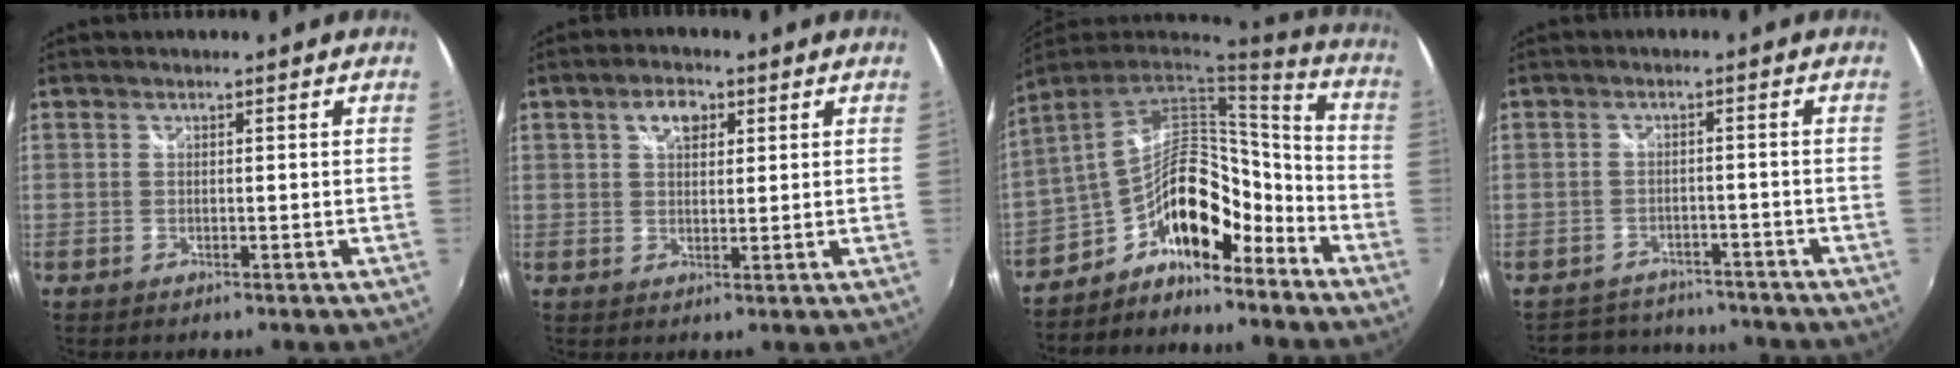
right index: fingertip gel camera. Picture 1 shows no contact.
{"total": 4.6, "force": [2.1, 2.7, 3.1], "torque": [-0.048, 0.013, 0.037]}
{"total": 16.2, "force": [-8.8, 8.0, 11.0], "torque": [-0.197, 0.015, -0.154]}
{"total": 8.1, "force": [-7.1, 3.8, 1.1], "torque": [-0.035, 0.020, -0.099]}